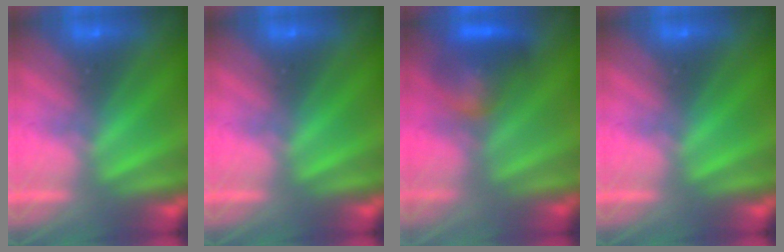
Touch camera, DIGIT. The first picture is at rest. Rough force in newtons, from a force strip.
{"total": 0.0}
{"total": 6.0}
{"total": 0.0}